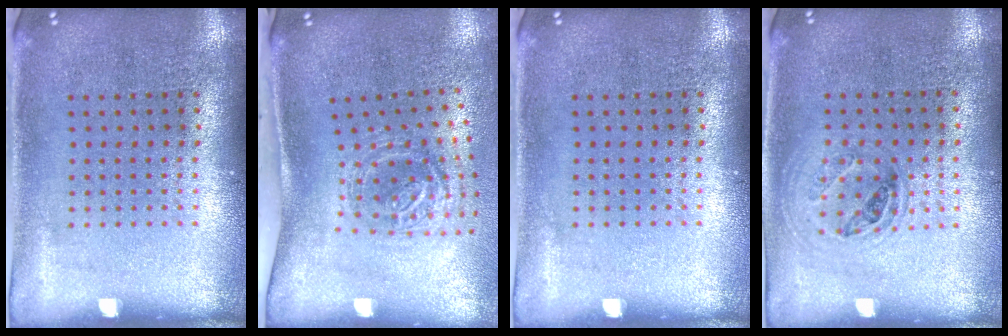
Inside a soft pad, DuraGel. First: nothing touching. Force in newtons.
{"total": 1.7, "press": 1.2, "slide": 1.2}
{"total": 0.0}
{"total": 0.9, "press": 0.9, "slide": 0.2}